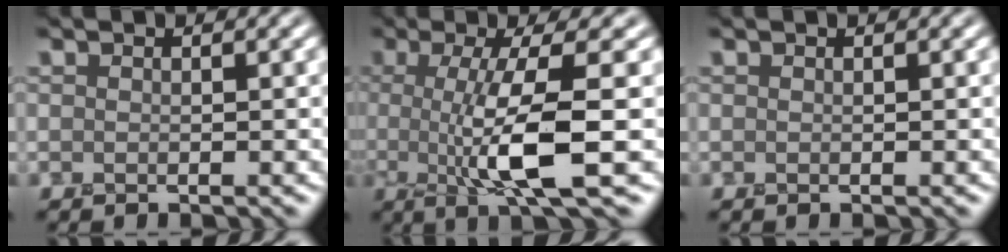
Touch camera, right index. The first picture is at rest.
{"total": 7.2, "force": [-0.4, 1.2, 7.0], "torque": [-0.134, -0.006, -0.005]}
{"total": 0.0}